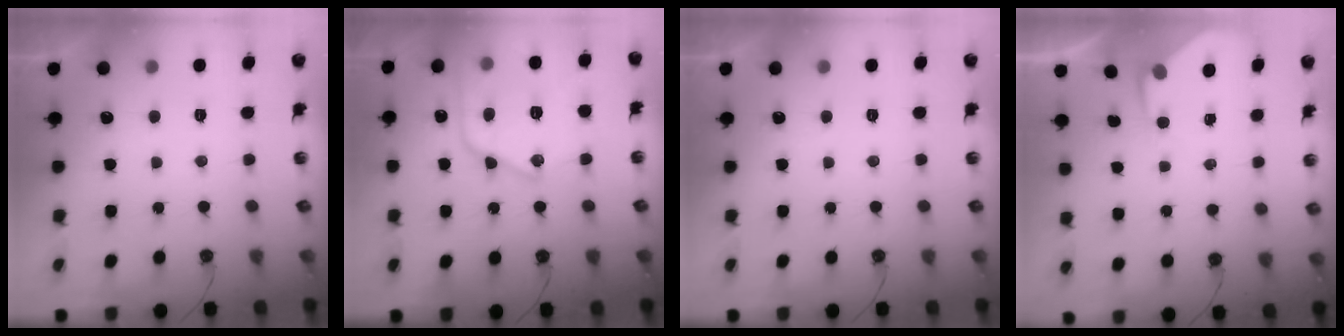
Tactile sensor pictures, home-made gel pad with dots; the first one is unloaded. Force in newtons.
{"total": 18.4, "press": 18.3, "slide": 1.5}
{"total": 0.0}
{"total": 3.5, "press": 3.5, "slide": 0.5}